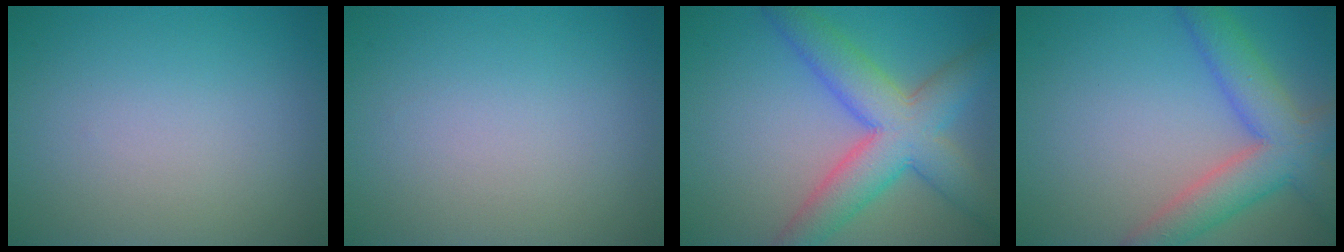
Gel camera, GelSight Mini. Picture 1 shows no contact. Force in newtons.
{"total": 0.0}
{"total": 7.9, "press": 7.9, "slide": 0.4}
{"total": 6.4, "press": 6.4, "slide": 0.4}